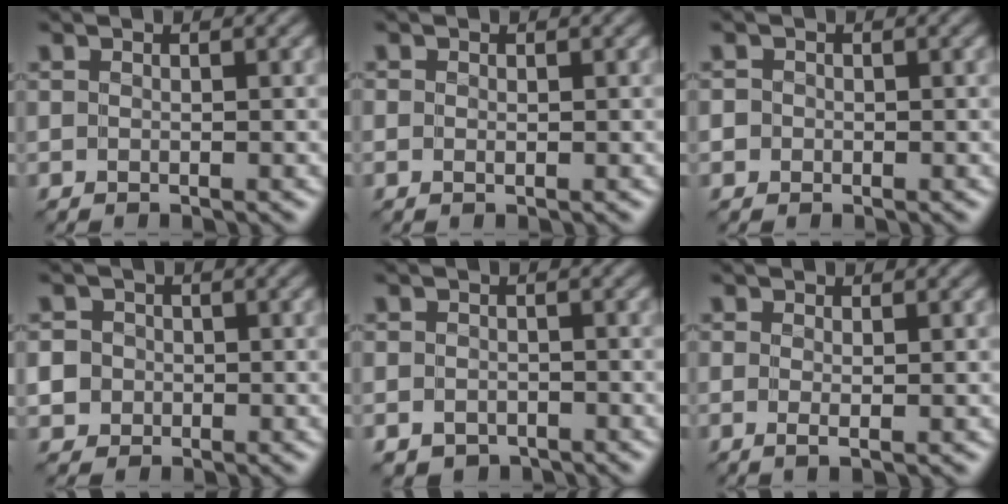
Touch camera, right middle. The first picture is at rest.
{"total": 0.0}
{"total": 0.7, "force": [-0.3, 0.6, -0.2], "torque": [0.012, 0.001, -0.008]}
{"total": 4.9, "force": [-1.3, 4.5, 1.2], "torque": [-0.014, 0.012, -0.048]}
{"total": 2.0, "force": [-1.5, 1.3, 0.4], "torque": [-0.001, -0.002, -0.027]}
{"total": 0.8, "force": [0.0, 0.0, 0.8], "torque": [-0.016, -0.001, -0.002]}